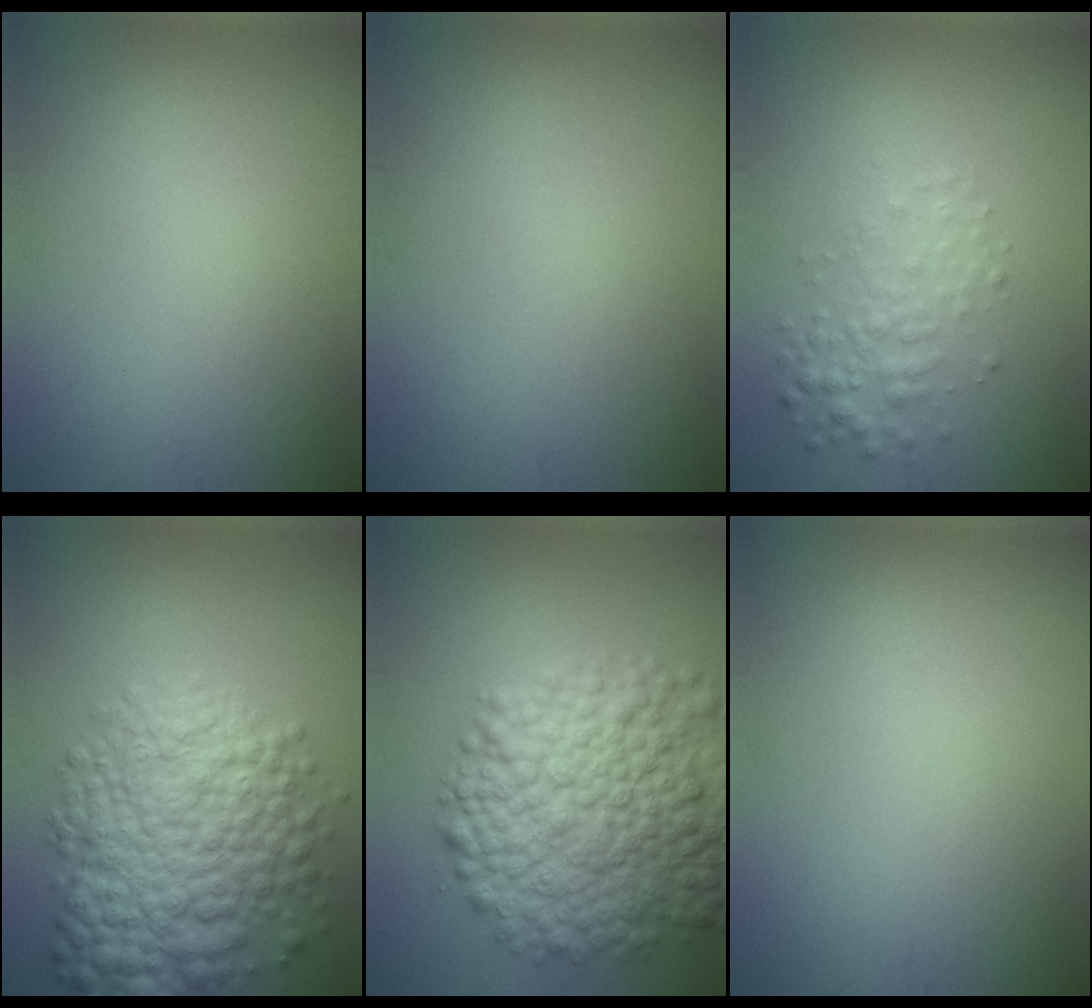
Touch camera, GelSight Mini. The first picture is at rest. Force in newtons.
{"total": 0.0}
{"total": 2.6, "press": 2.6, "slide": 0.0}
{"total": 9.9, "press": 9.9, "slide": 0.3}
{"total": 11.2, "press": 11.2, "slide": 0.5}
{"total": 0.0}